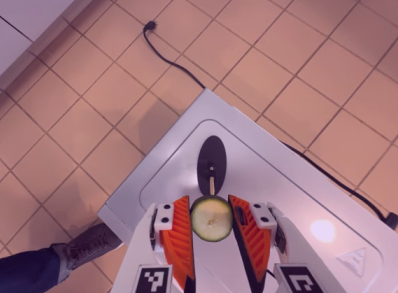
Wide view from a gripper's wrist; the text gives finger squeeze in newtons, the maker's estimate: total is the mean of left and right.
{"total": 6.3, "left": 6.0, "right": 6.7}